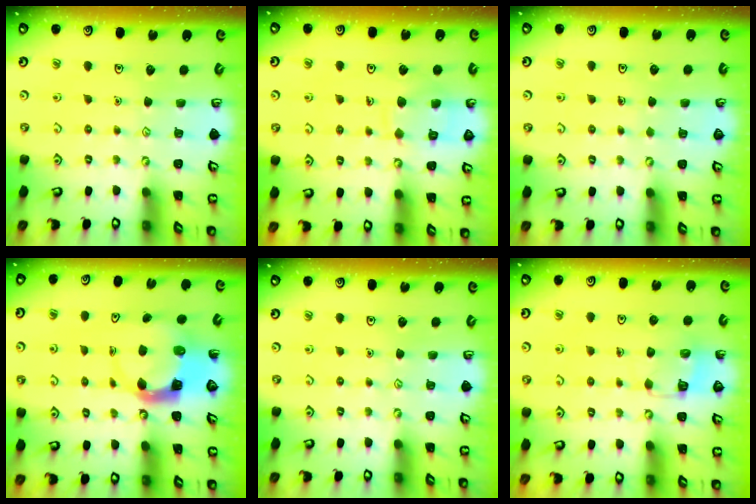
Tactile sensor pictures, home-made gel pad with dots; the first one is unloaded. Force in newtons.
{"total": 9.4, "press": 9.4, "slide": 0.9}
{"total": 0.8, "press": 0.8, "slide": 0.3}
{"total": 3.9, "press": 3.9, "slide": 0.6}
{"total": 0.0}
{"total": 5.6, "press": 5.6, "slide": 0.5}